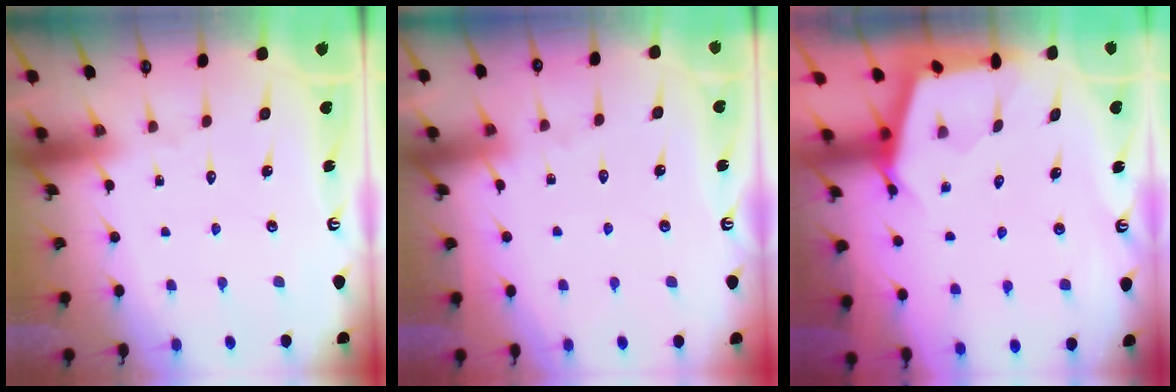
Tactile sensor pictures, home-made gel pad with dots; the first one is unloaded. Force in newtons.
{"total": 2.8, "press": 2.7, "slide": 0.5}
{"total": 2.7, "press": 2.7, "slide": 0.3}